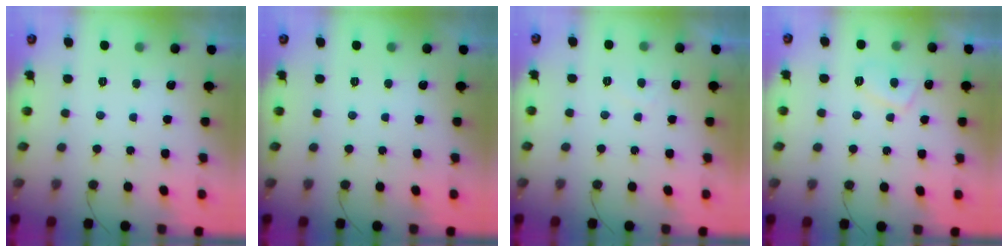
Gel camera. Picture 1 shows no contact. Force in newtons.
{"total": 0.0}
{"total": 1.1, "press": 0.8, "slide": 0.7}
{"total": 3.6, "press": 3.5, "slide": 0.9}